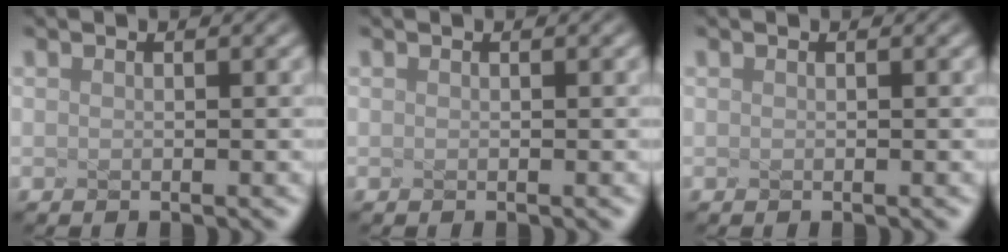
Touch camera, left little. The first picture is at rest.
{"total": 0.0}
{"total": 0.0}